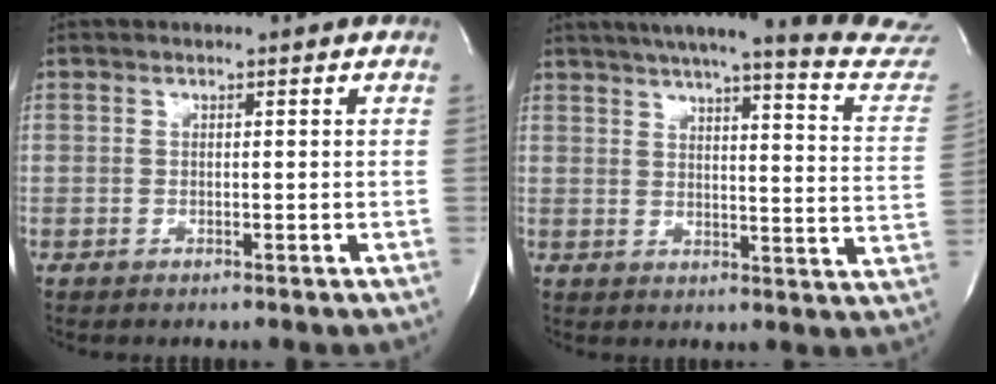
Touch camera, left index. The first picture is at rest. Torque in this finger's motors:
{"motor_torque": [0.54, -0.65, 0.53, 0.11]}